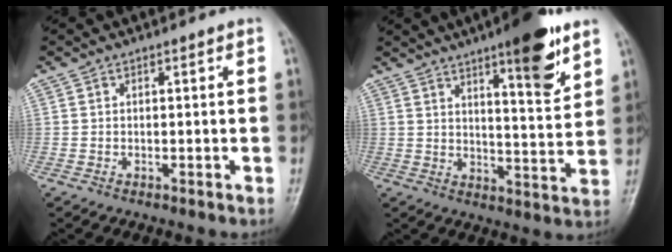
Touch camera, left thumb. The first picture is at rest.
{"total": 12.6, "force": [7.7, 2.7, 9.6], "torque": [-0.115, -0.045, 0.108]}